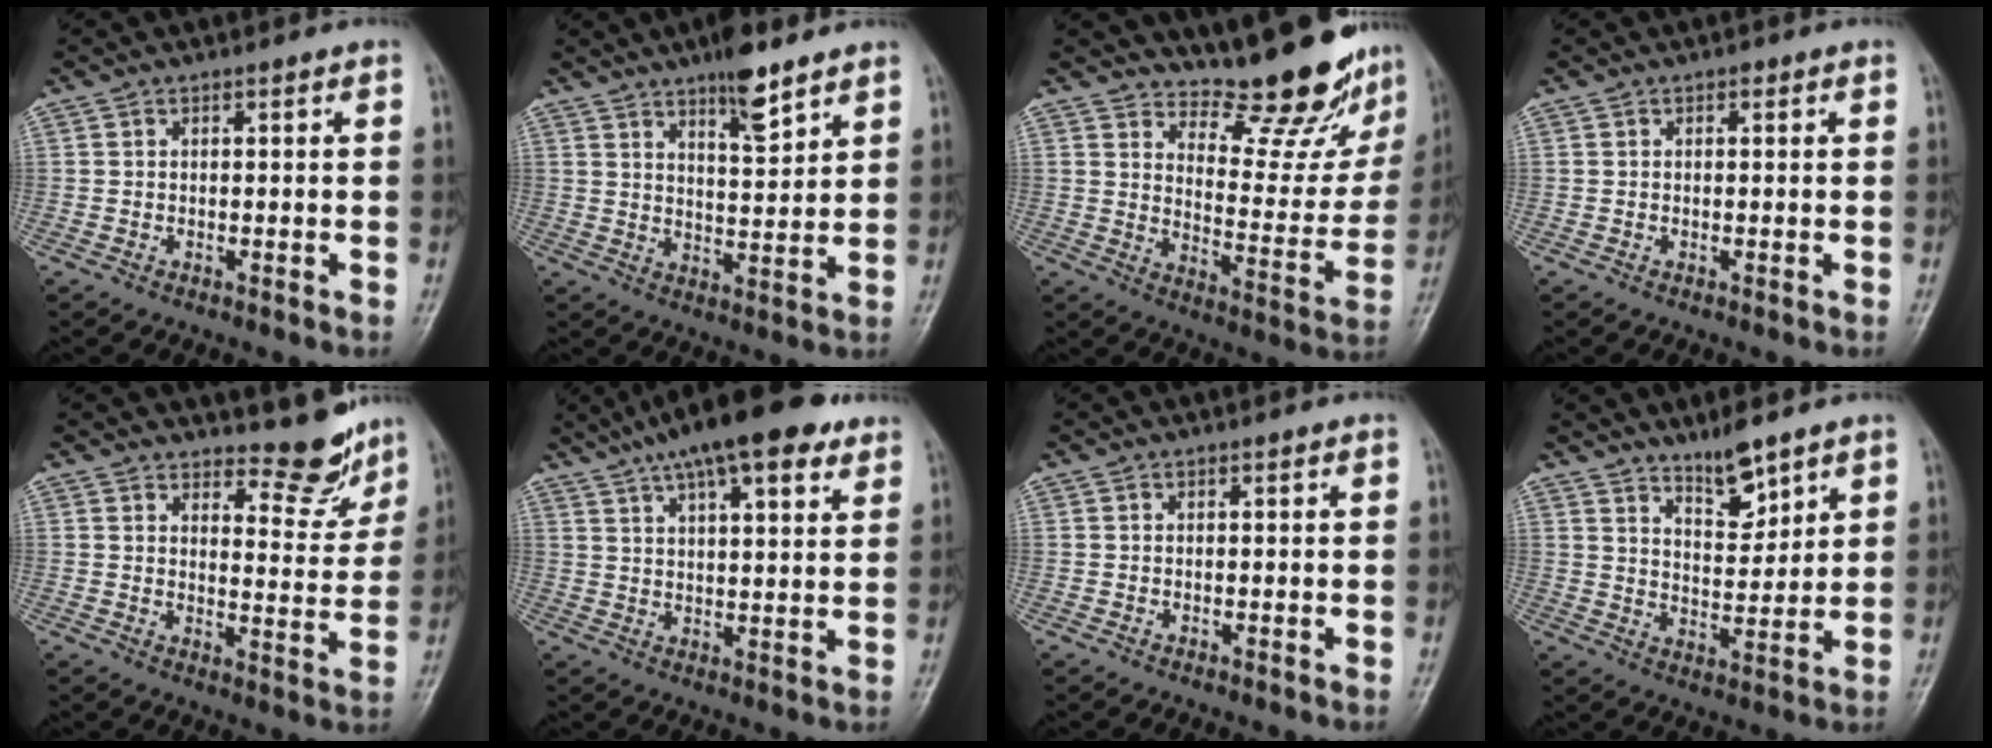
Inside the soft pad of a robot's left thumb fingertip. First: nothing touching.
{"total": 8.2, "force": [5.8, 2.2, 5.3], "torque": [-0.070, -0.039, 0.093]}
{"total": 17.7, "force": [16.0, 4.6, 6.0], "torque": [-0.036, -0.142, 0.210]}
{"total": 0.6, "force": [0.3, 0.4, 0.4], "torque": [-0.002, 0.001, 0.002]}
{"total": 8.5, "force": [7.7, 2.8, 2.6], "torque": [-0.007, -0.071, 0.104]}
{"total": 17.7, "force": [11.5, 5.5, 12.2], "torque": [-0.177, -0.008, 0.177]}
{"total": 0.0}
{"total": 7.1, "force": [5.6, 2.1, 3.9], "torque": [-0.047, -0.051, 0.099]}